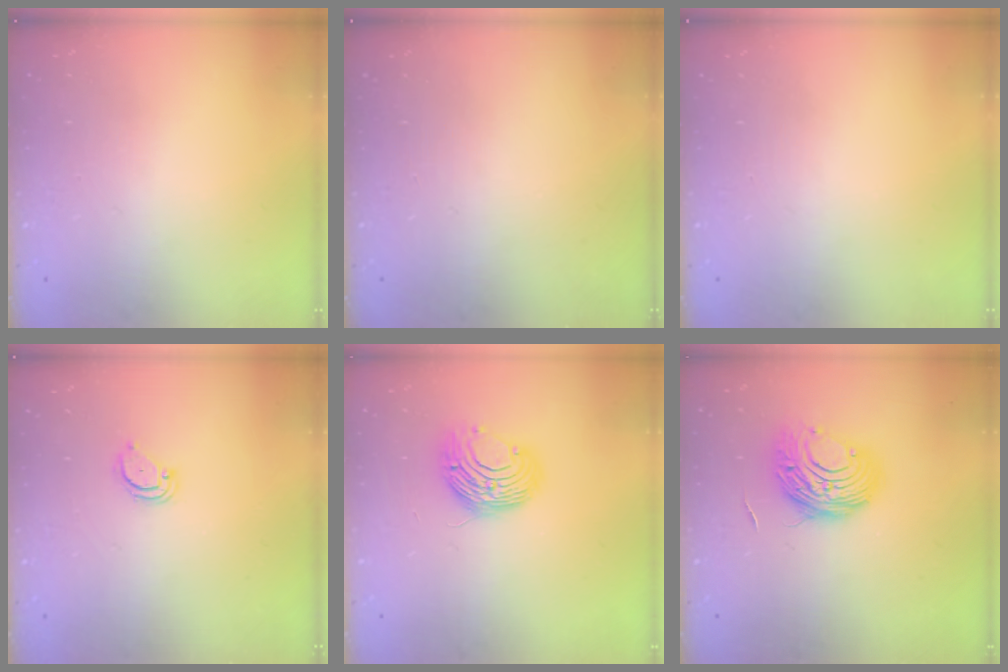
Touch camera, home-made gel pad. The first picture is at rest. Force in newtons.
{"total": 0.0}
{"total": 0.0}
{"total": 2.6, "press": 2.6, "slide": 0.2}
{"total": 9.3, "press": 9.3, "slide": 0.3}
{"total": 10.0, "press": 10.0, "slide": 0.8}